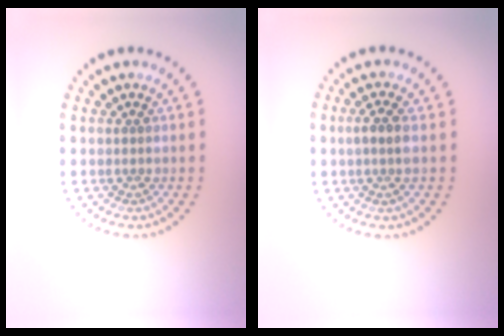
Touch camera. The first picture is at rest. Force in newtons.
{"total": 2.0, "press": 1.7, "slide": 1.0}